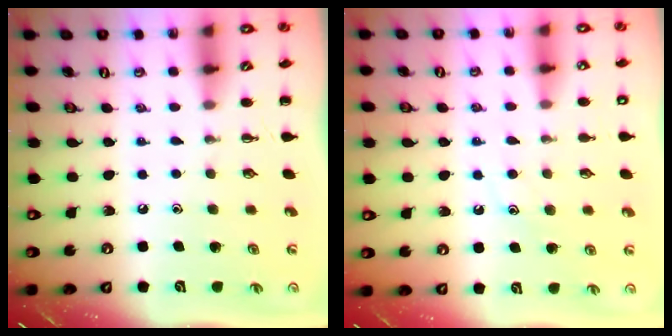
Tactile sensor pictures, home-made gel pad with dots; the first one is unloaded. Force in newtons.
{"total": 8.9, "press": 8.8, "slide": 1.3}